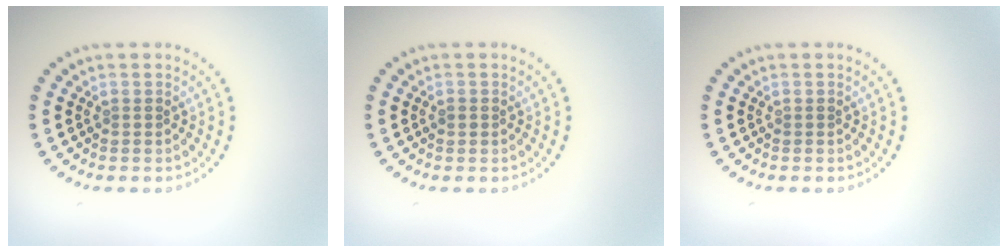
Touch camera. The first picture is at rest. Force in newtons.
{"total": 0.9, "press": 0.9, "slide": 0.1}
{"total": 0.0}